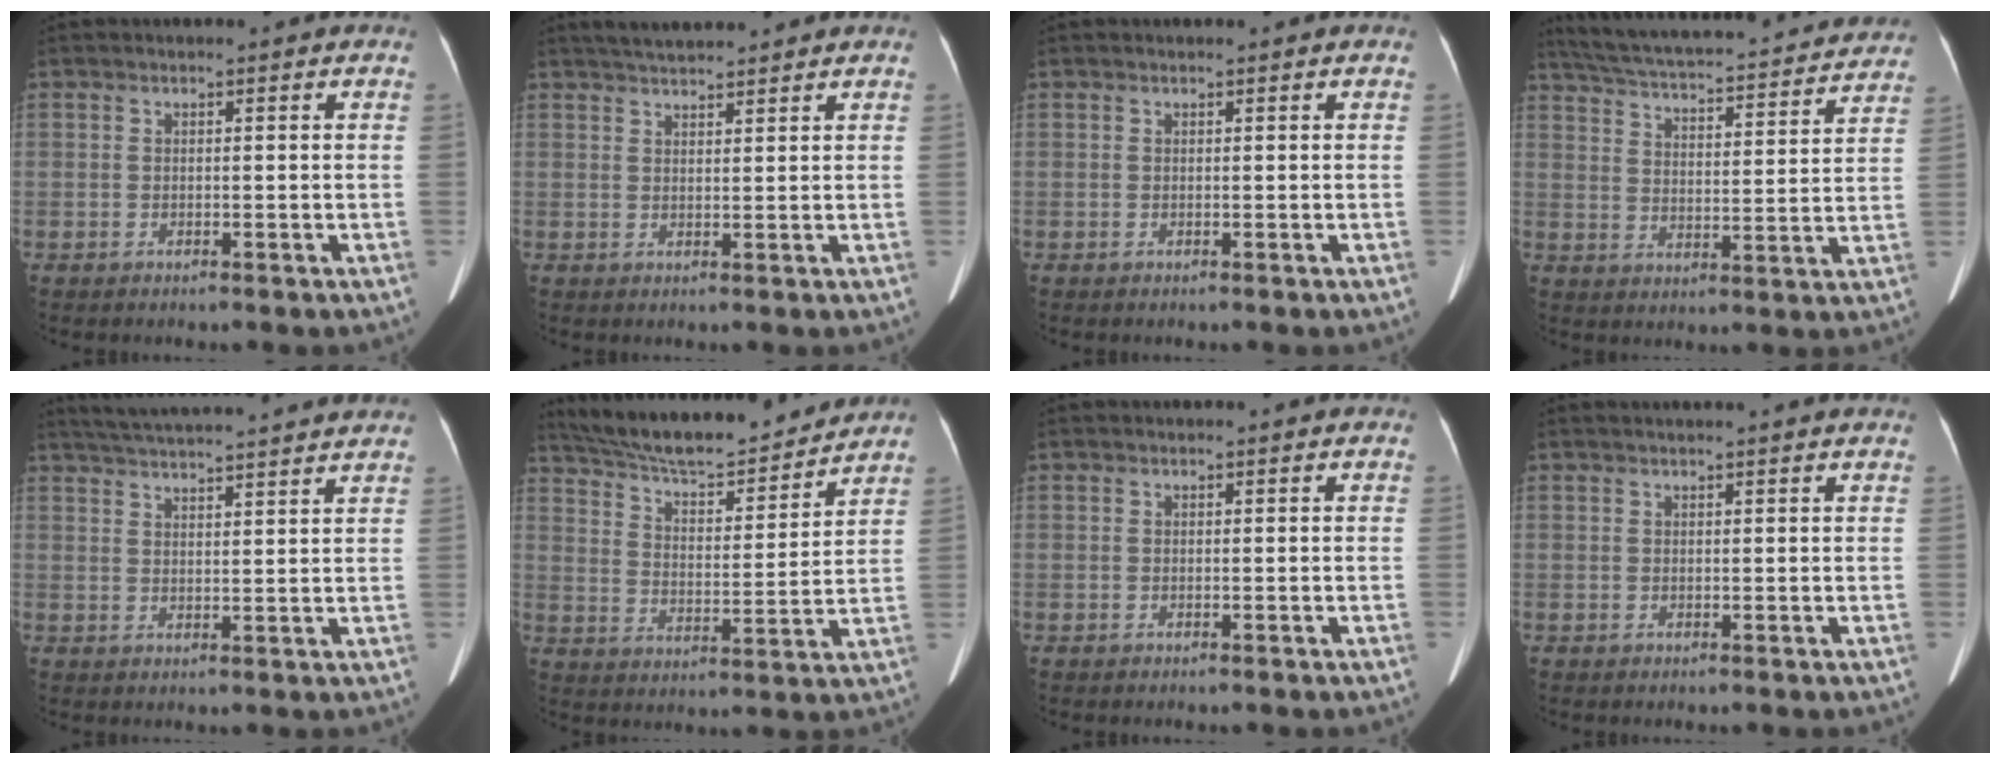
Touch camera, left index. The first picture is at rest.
{"total": 4.9, "force": [4.5, 0.6, 1.7], "torque": [-0.030, 0.028, 0.077]}
{"total": 0.0}
{"total": 26.6, "force": [24.1, 4.5, 10.2], "torque": [-0.179, -0.010, 0.315]}
{"total": 17.1, "force": [15.8, 0.2, 6.5], "torque": [-0.115, 0.021, 0.217]}
{"total": 18.2, "force": [16.7, 2.5, 6.7], "torque": [-0.119, 0.008, 0.261]}
{"total": 0.0}
{"total": 5.3, "force": [4.9, -0.2, 2.2], "torque": [-0.028, 0.028, 0.056]}